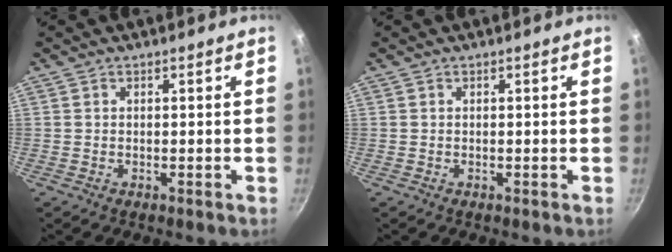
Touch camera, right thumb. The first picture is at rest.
{"total": 0.0}